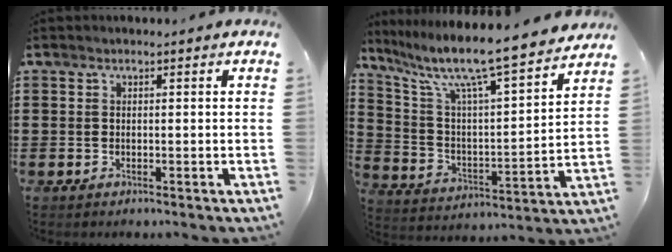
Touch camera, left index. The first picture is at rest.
{"total": 9.8, "force": [8.2, 0.3, 5.2], "torque": [-0.128, -0.068, 0.129]}